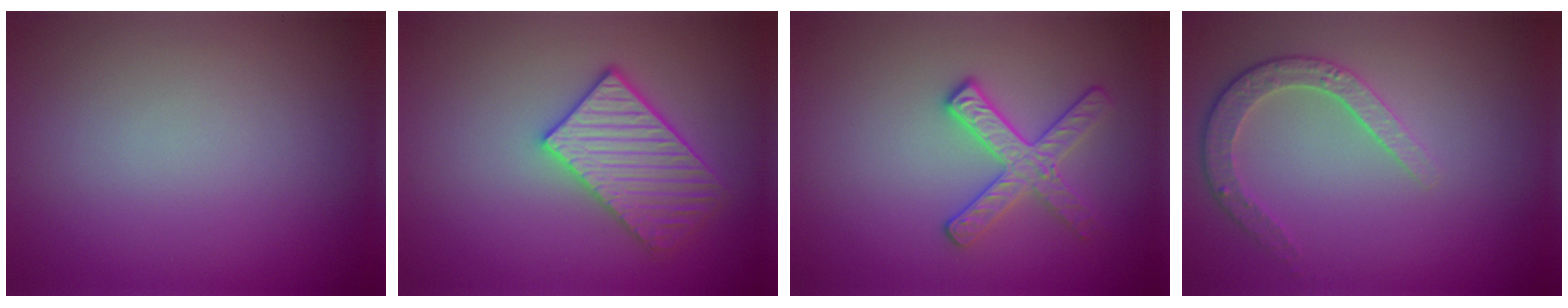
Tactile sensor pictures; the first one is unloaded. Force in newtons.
{"total": 4.0, "press": 3.8, "slide": 1.4}
{"total": 2.8, "press": 2.7, "slide": 0.6}
{"total": 2.6, "press": 2.5, "slide": 1.0}